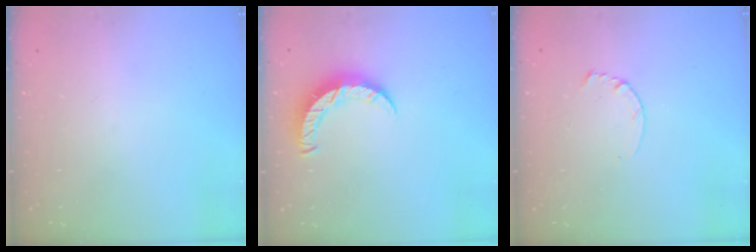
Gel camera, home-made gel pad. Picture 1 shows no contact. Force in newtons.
{"total": 7.5, "press": 7.4, "slide": 0.4}
{"total": 3.5, "press": 3.5, "slide": 0.4}